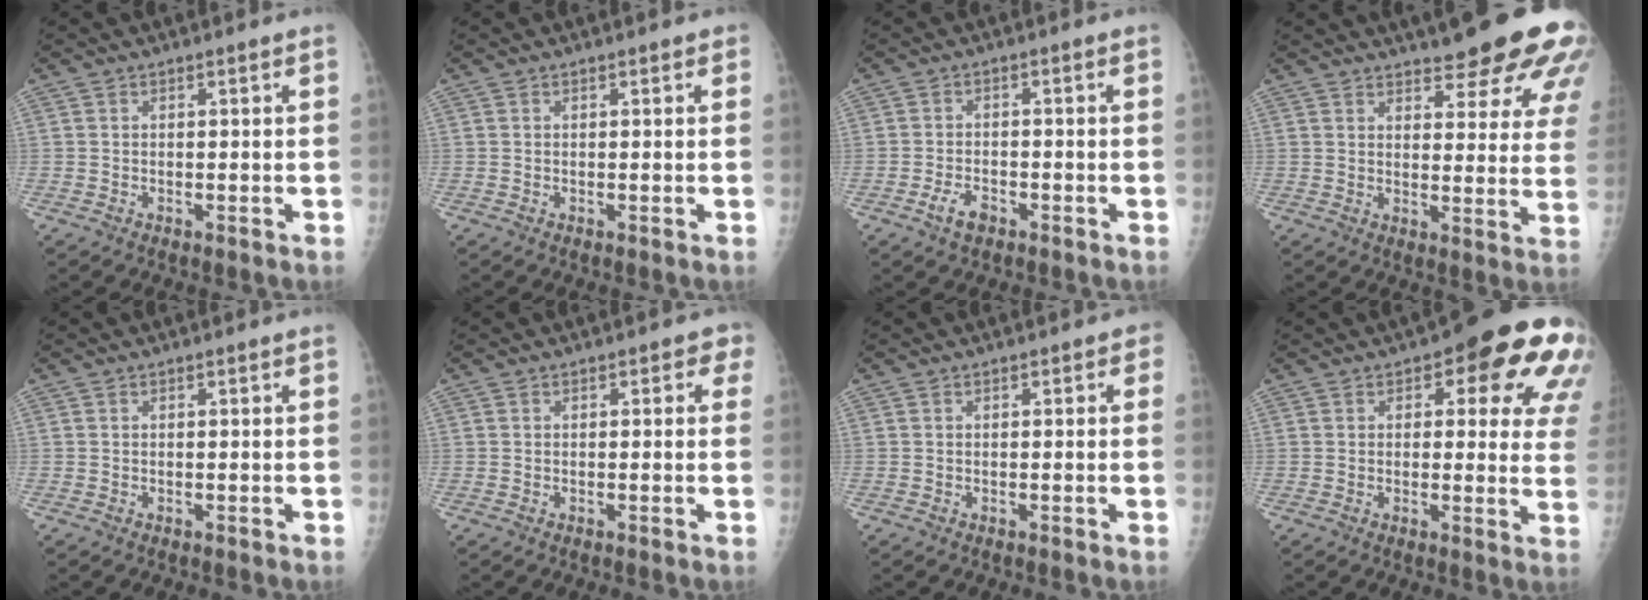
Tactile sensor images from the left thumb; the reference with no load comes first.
{"total": 0.7, "force": [0.3, 0.4, 0.5], "torque": [-0.003, 0.000, 0.001]}
{"total": 3.5, "force": [-2.1, 1.8, 2.1], "torque": [-0.041, 0.012, -0.036]}
{"total": 19.5, "force": [14.6, 5.2, 11.7], "torque": [-0.125, -0.066, 0.169]}
{"total": 0.0}
{"total": 2.1, "force": [0.7, 1.5, 1.4], "torque": [0.010, 0.003, -0.001]}
{"total": 1.0, "force": [0.2, 0.6, 0.7], "torque": [0.007, 0.004, -0.006]}
{"total": 16.8, "force": [7.3, 7.2, 13.4], "torque": [-0.107, -0.022, 0.075]}